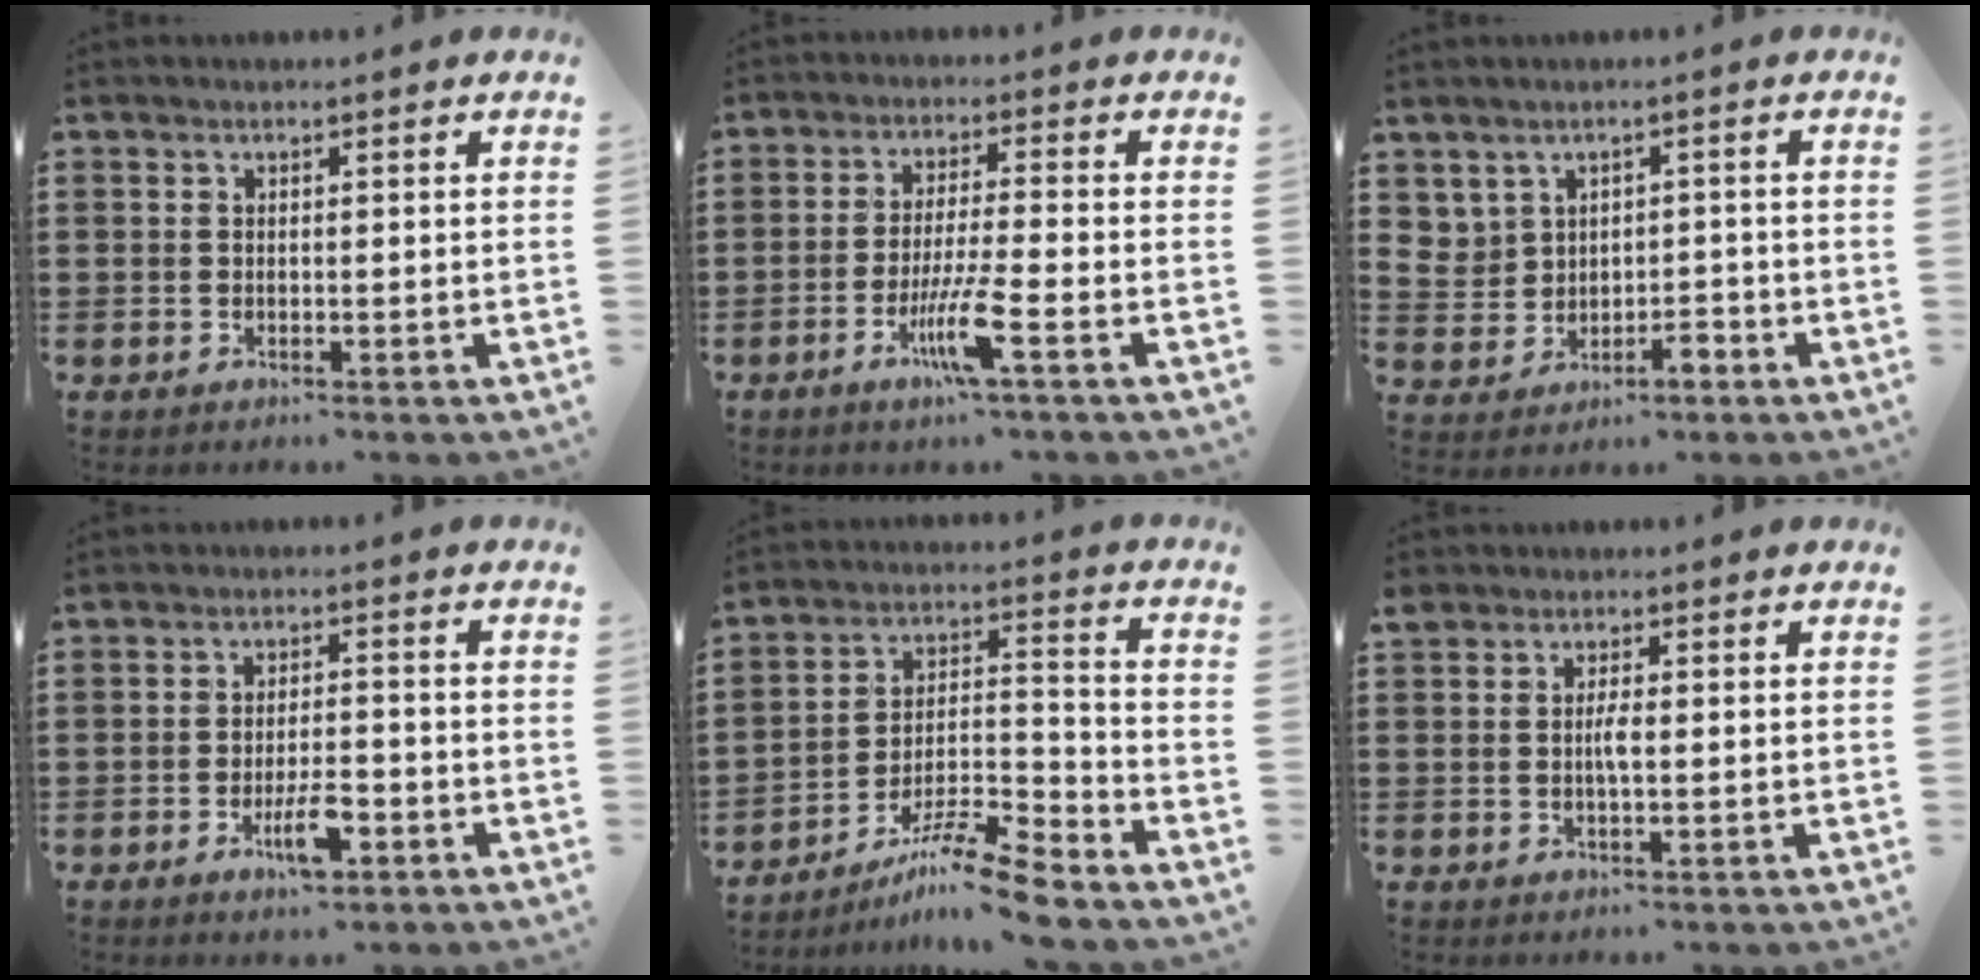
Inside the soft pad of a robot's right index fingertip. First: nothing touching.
{"total": 7.2, "force": [-3.3, 0.2, 6.4], "torque": [-0.129, -0.014, -0.064]}
{"total": 2.7, "force": [0.3, 2.5, 1.0], "torque": [-0.039, -0.002, 0.001]}
{"total": 5.5, "force": [-2.5, 1.6, 4.6], "torque": [-0.087, 0.000, -0.045]}
{"total": 10.4, "force": [-8.8, 0.5, 5.6], "torque": [-0.082, 0.022, -0.164]}
{"total": 2.1, "force": [0.0, 0.6, 2.0], "torque": [-0.039, 0.001, -0.001]}